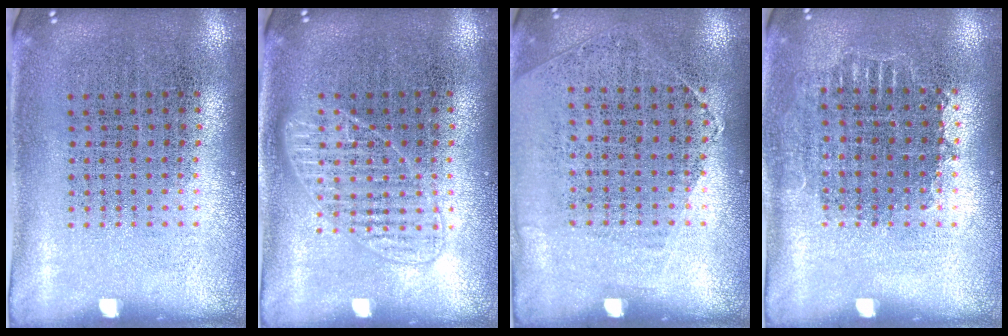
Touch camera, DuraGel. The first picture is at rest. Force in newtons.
{"total": 2.3, "press": 2.2, "slide": 0.3}
{"total": 1.2, "press": 0.9, "slide": 0.7}
{"total": 0.9, "press": 0.9, "slide": 0.2}